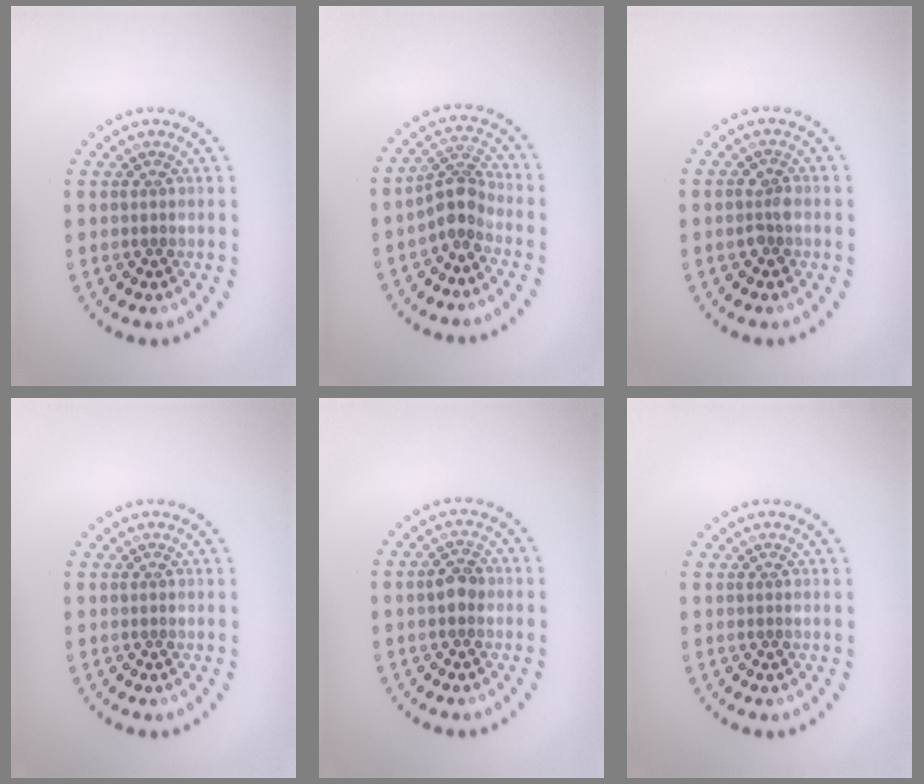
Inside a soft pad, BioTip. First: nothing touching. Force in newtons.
{"total": 2.9, "press": 2.1, "slide": 1.9}
{"total": 1.3, "press": 1.3, "slide": 0.3}
{"total": 0.0}
{"total": 1.9, "press": 1.9, "slide": 0.3}
{"total": 0.0}